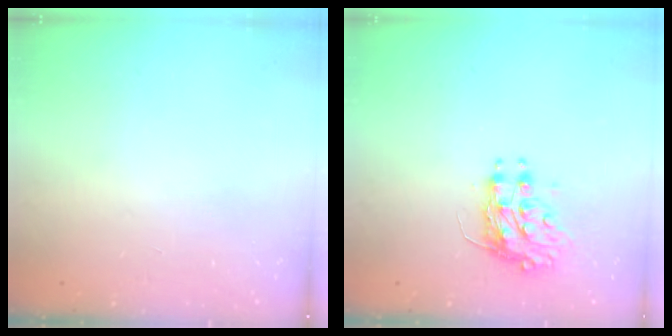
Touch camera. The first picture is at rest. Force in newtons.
{"total": 8.7, "press": 8.7, "slide": 0.5}